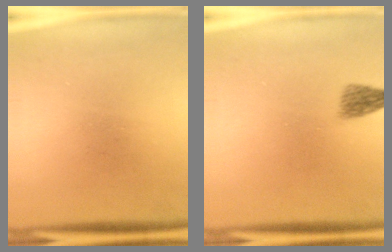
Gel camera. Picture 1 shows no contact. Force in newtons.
{"total": 2.4}